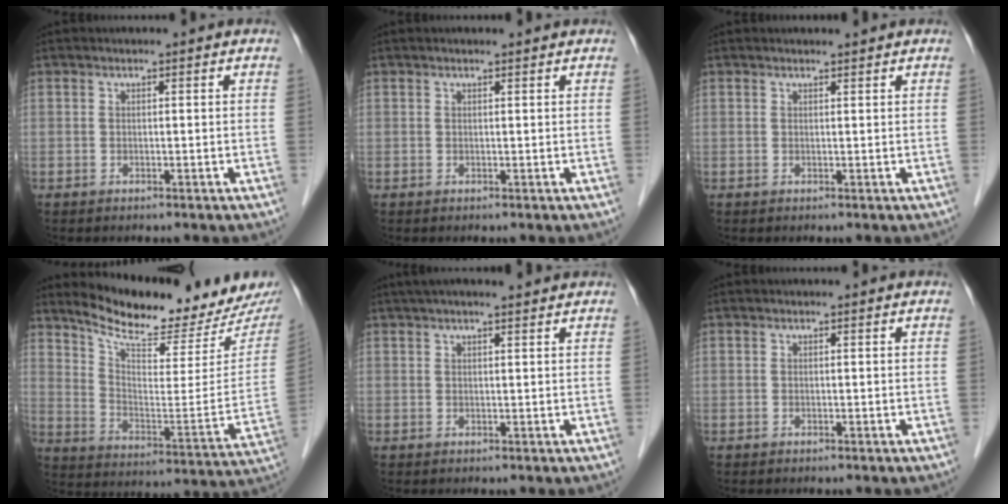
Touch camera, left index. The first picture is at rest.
{"total": 1.9, "force": [1.7, 0.1, 0.8], "torque": [-0.011, 0.015, 0.023]}
{"total": 1.3, "force": [1.2, 0.0, 0.3], "torque": [-0.007, 0.004, 0.021]}
{"total": 18.5, "force": [16.8, 1.9, 7.3], "torque": [-0.122, -0.067, 0.246]}
{"total": 7.5, "force": [6.4, 0.6, 3.8], "torque": [-0.058, 0.033, 0.088]}
{"total": 0.0}